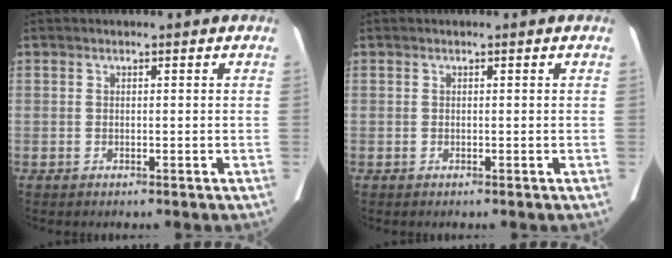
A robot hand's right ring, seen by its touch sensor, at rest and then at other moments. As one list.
[{"total": 0.0}]